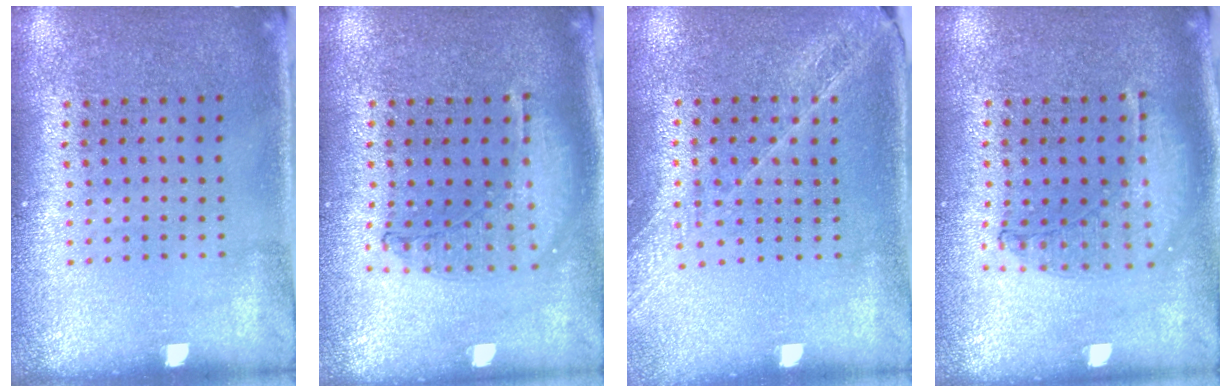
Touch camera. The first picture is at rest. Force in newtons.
{"total": 1.0, "press": 1.0, "slide": 0.2}
{"total": 1.6, "press": 1.6, "slide": 0.2}
{"total": 0.9, "press": 0.9, "slide": 0.2}